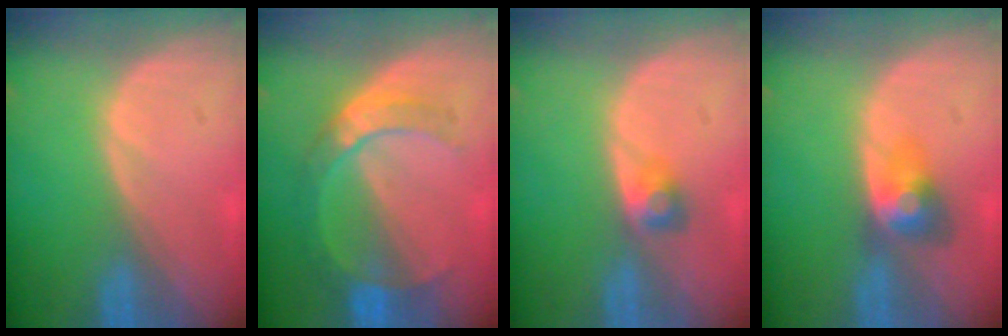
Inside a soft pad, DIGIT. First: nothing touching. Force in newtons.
{"total": 7.2, "press": 6.5, "slide": 3.1}
{"total": 2.5, "press": 2.4, "slide": 0.7}
{"total": 3.9, "press": 3.9, "slide": 0.2}